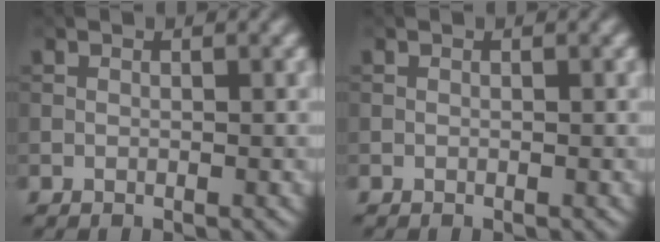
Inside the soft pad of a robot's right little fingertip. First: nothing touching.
{"total": 0.0}